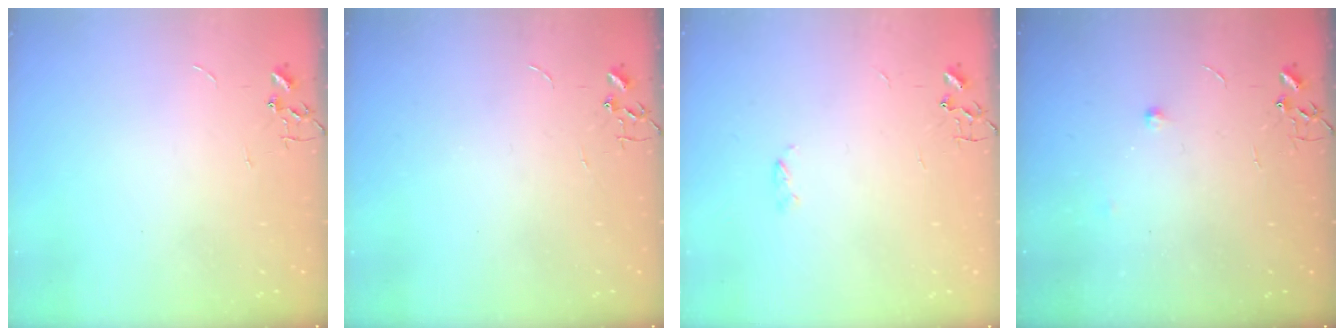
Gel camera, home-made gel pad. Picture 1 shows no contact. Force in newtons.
{"total": 0.0}
{"total": 3.9, "press": 3.6, "slide": 1.3}
{"total": 6.1, "press": 6.0, "slide": 0.9}